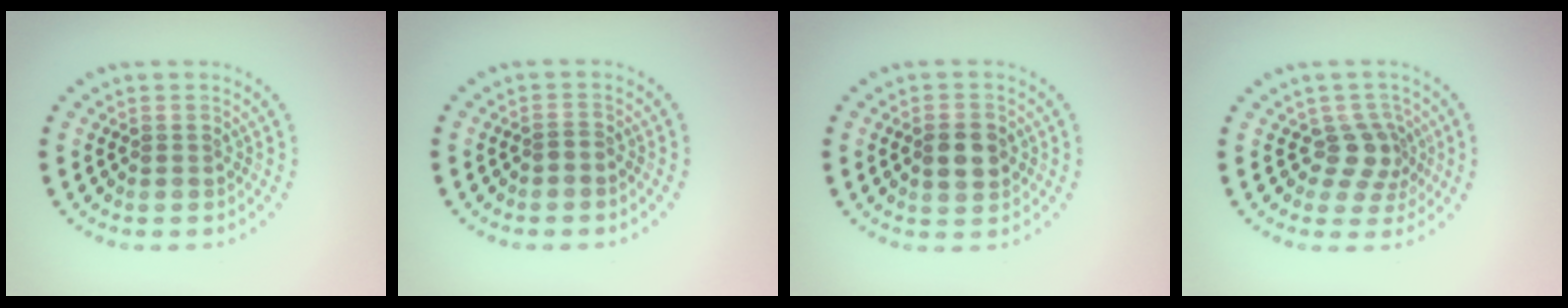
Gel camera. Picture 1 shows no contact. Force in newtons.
{"total": 0.5, "press": 0.3, "slide": 0.4}
{"total": 3.0, "press": 3.0, "slide": 0.1}
{"total": 2.9, "press": 2.2, "slide": 2.0}